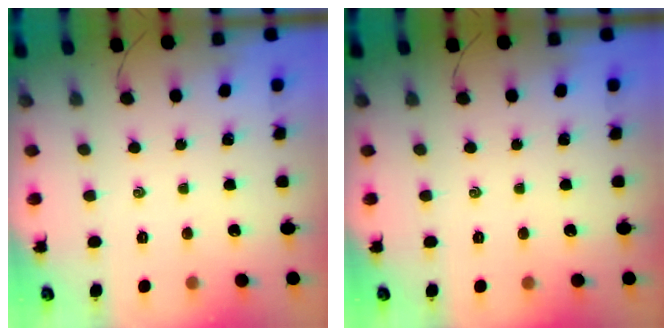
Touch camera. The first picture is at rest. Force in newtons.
{"total": 0.0}